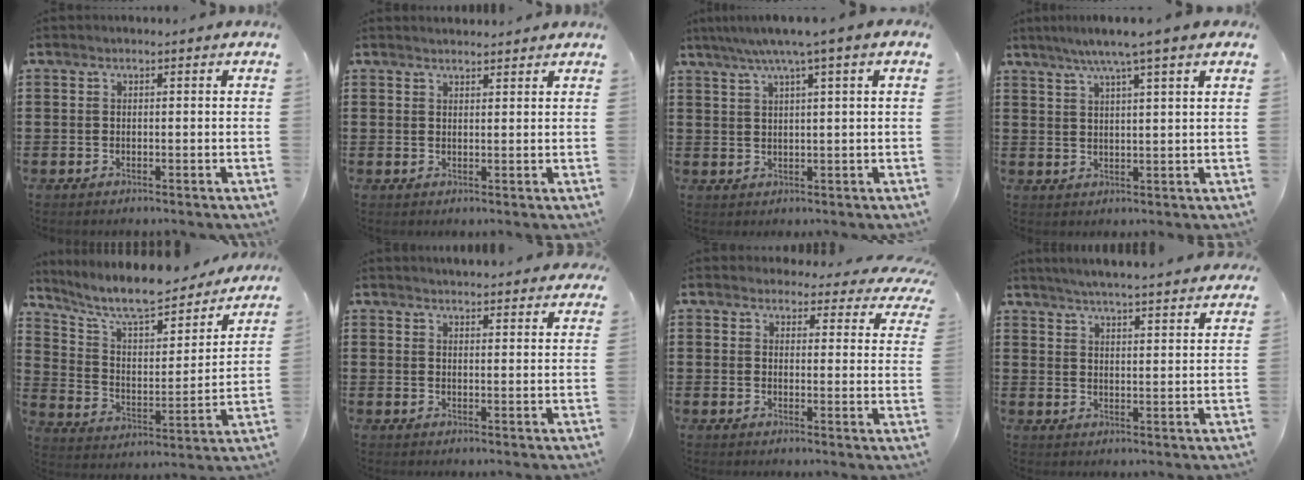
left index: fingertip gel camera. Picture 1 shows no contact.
{"total": 1.5, "force": [1.5, 0.1, 0.1], "torque": [-0.005, 0.002, 0.029]}
{"total": 4.0, "force": [2.2, -0.3, 3.4], "torque": [-0.072, -0.001, 0.033]}
{"total": 5.0, "force": [3.6, -0.6, 3.4], "torque": [-0.075, -0.006, 0.060]}
{"total": 9.9, "force": [8.7, 1.8, 4.4], "torque": [-0.114, -0.062, 0.149]}
{"total": 2.8, "force": [2.8, 0.0, 0.0], "torque": [0.000, -0.013, 0.050]}
{"total": 3.8, "force": [3.6, 1.0, 0.8], "torque": [-0.016, -0.020, 0.061]}
{"total": 4.5, "force": [4.4, -0.7, 0.7], "torque": [-0.033, -0.029, 0.074]}